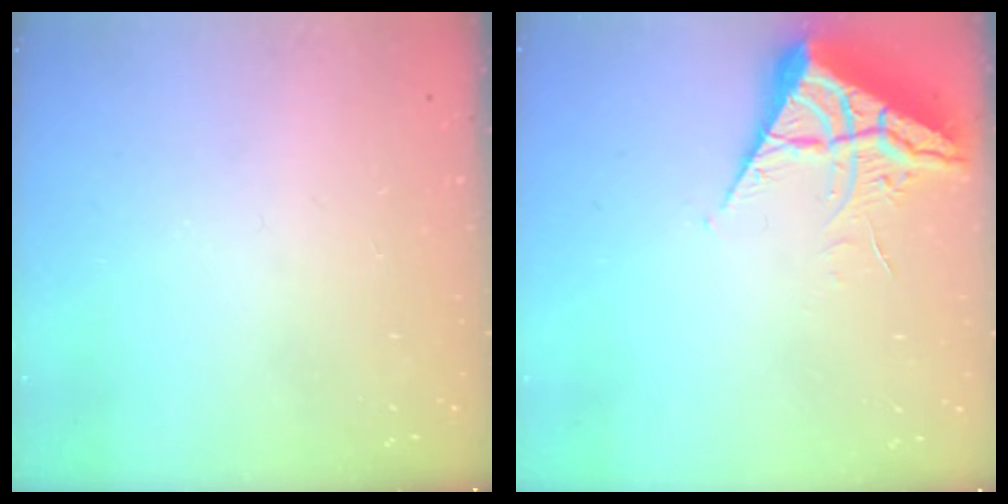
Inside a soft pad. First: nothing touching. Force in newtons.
{"total": 6.5, "press": 6.4, "slide": 0.7}